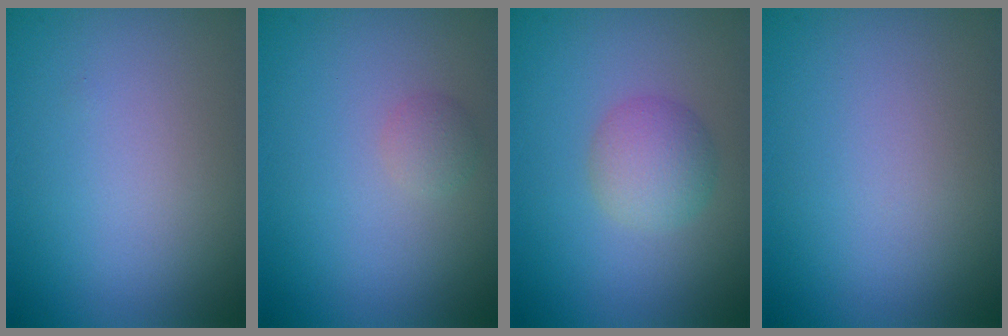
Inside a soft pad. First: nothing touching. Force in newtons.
{"total": 1.1, "press": 1.1, "slide": 0.0}
{"total": 2.9, "press": 2.9, "slide": 0.1}
{"total": 0.0}